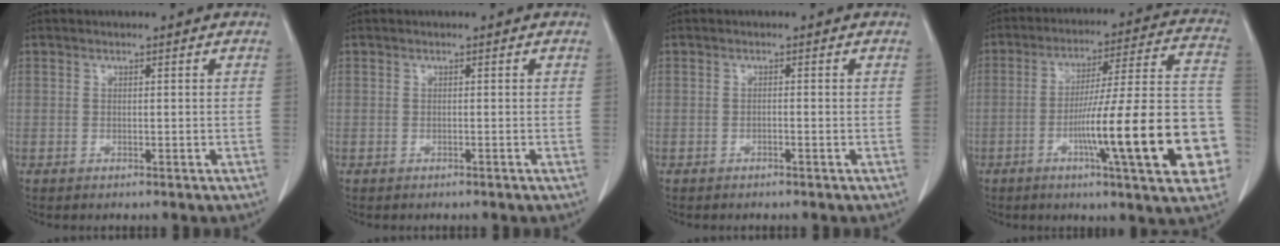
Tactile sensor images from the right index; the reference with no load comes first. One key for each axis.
{"total": 0.0}
{"total": 0.0}
{"total": 22.8, "fx": -6.8, "fy": 1.6, "fz": 21.7, "tx": -0.229, "ty": 0.017, "tz": -0.096}